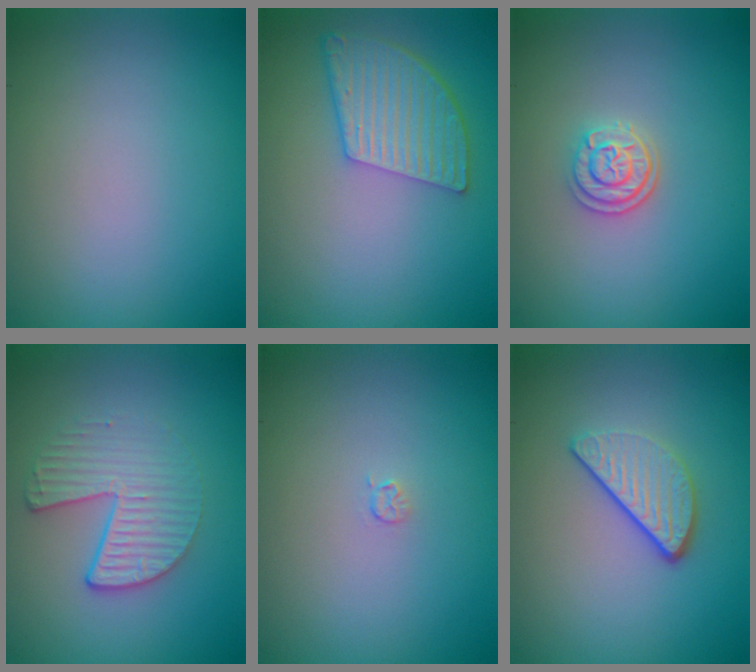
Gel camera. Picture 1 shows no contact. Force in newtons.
{"total": 5.2, "press": 3.9, "slide": 3.4}
{"total": 2.4, "press": 2.1, "slide": 1.1}
{"total": 3.6, "press": 2.7, "slide": 2.4}
{"total": 0.6, "press": 0.3, "slide": 0.6}
{"total": 3.2, "press": 2.5, "slide": 2.1}